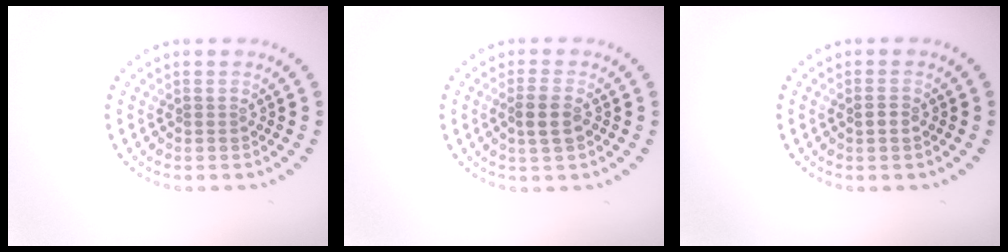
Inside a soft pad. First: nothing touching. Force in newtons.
{"total": 2.4, "press": 2.3, "slide": 0.8}
{"total": 0.9, "press": 0.9, "slide": 0.1}